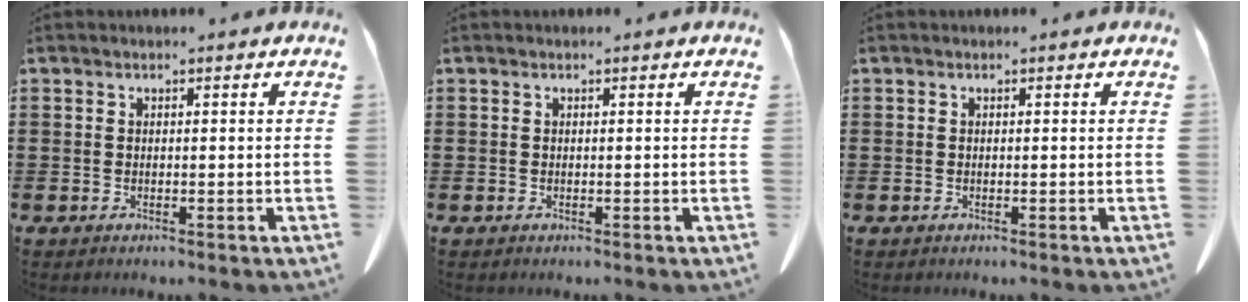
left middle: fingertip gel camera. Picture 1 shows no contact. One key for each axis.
{"total": 0.0}
{"total": 0.0}